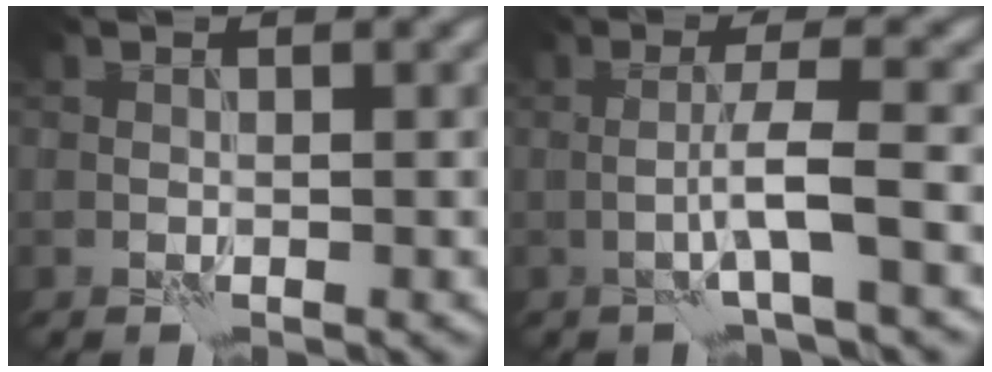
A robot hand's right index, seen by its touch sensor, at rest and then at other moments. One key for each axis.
{"total": 3.5, "fx": -1.1, "fy": 0.1, "fz": 3.3, "tx": -0.058, "ty": 0.011, "tz": -0.030}